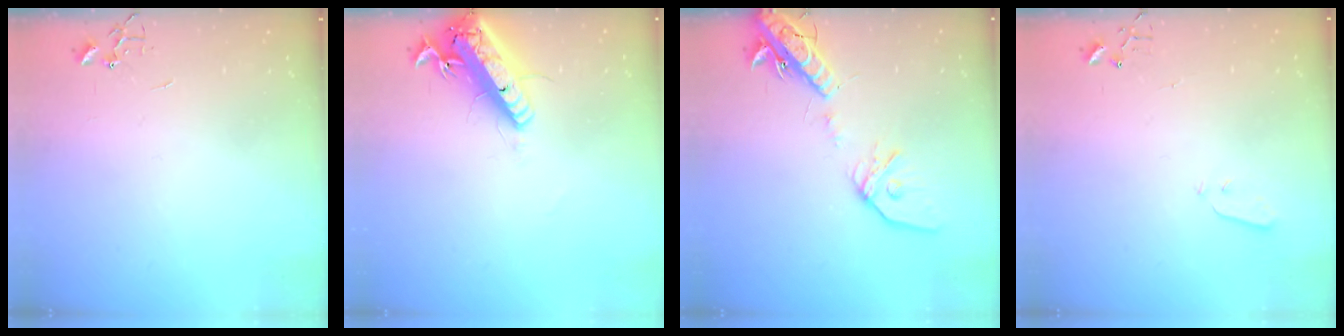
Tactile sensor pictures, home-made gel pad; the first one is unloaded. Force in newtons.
{"total": 17.6, "press": 17.3, "slide": 3.4}
{"total": 15.6, "press": 15.3, "slide": 3.2}
{"total": 3.0, "press": 3.0, "slide": 0.3}